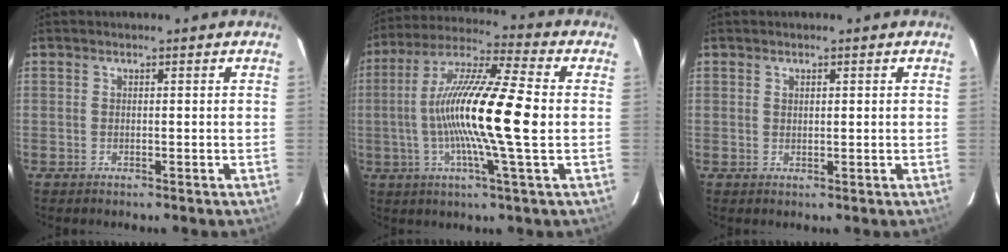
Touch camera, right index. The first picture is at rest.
{"total": 17.5, "force": [-0.9, 0.6, 17.5], "torque": [-0.323, 0.006, -0.030]}
{"total": 0.9, "force": [0.5, 0.5, 0.5], "torque": [-0.008, 0.003, 0.010]}